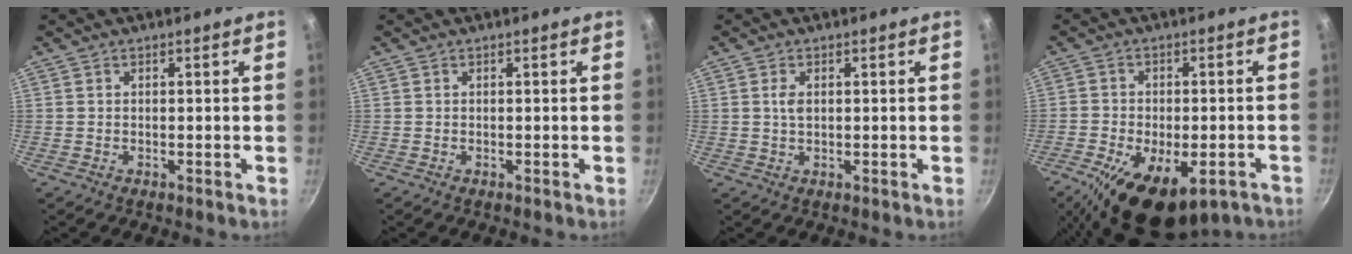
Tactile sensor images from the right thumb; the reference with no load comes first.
{"total": 0.0}
{"total": 1.9, "force": [0.4, 1.0, 1.5], "torque": [-0.029, 0.000, 0.007]}
{"total": 16.8, "force": [-8.3, 8.5, 11.9], "torque": [-0.202, 0.003, -0.115]}